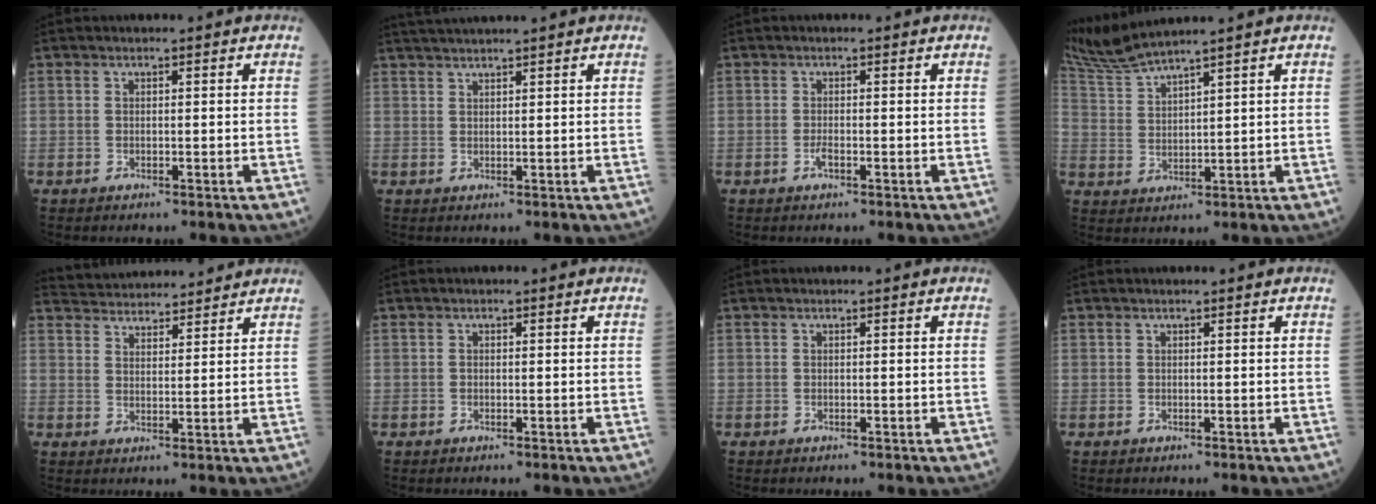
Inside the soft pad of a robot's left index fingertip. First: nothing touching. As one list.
[{"total": 5.3, "force": [4.7, -1.0, 2.2], "torque": [-0.033, 0.027, 0.078]}, {"total": 0.9, "force": [-0.5, 0.1, 0.8], "torque": [-0.021, -0.001, -0.008]}, {"total": 6.5, "force": [5.9, -1.7, 2.0], "torque": [-0.062, -0.001, 0.130]}, {"total": 11.9, "force": [11.5, 1.8, 2.5], "torque": [-0.041, 0.029, 0.169]}, {"total": 0.0}, {"total": 0.0}, {"total": 0.0}]